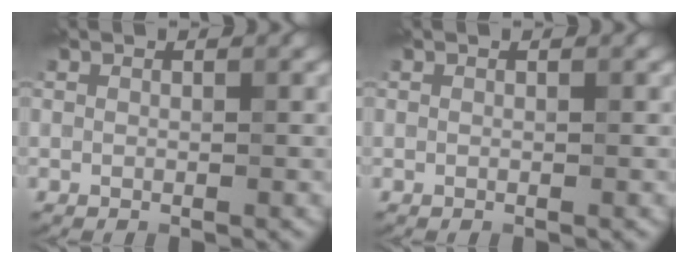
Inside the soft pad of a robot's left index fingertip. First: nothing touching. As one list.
[{"total": 0.0}]